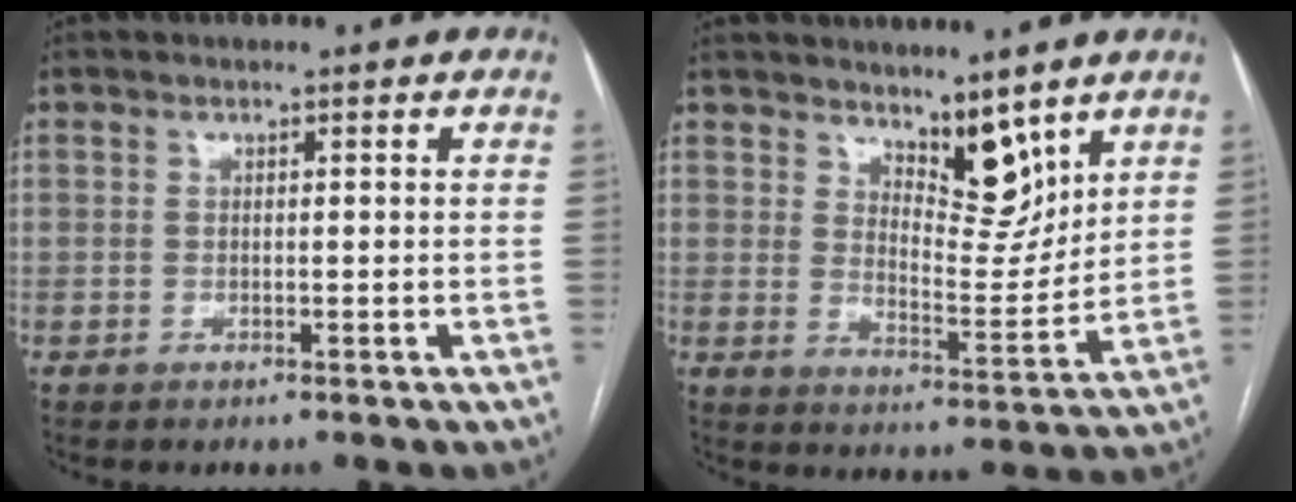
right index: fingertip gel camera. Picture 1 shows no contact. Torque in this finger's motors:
{"motor_torque": [0.04, 0.36, 0.00, 0.01]}